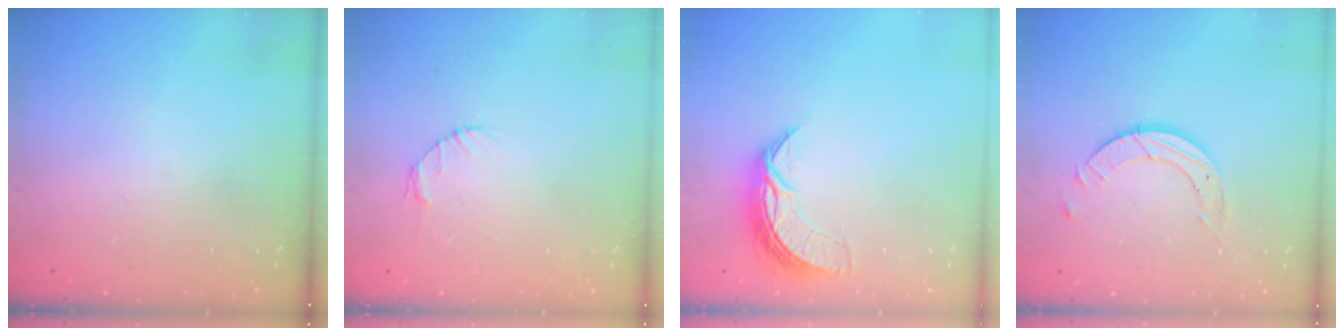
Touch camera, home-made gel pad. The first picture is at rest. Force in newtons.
{"total": 2.7, "press": 2.7, "slide": 0.4}
{"total": 7.7, "press": 7.7, "slide": 0.0}
{"total": 7.1, "press": 7.1, "slide": 0.7}